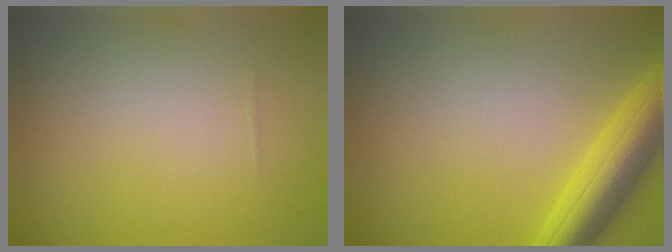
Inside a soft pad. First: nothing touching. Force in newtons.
{"total": 5.5, "press": 5.5, "slide": 0.3}